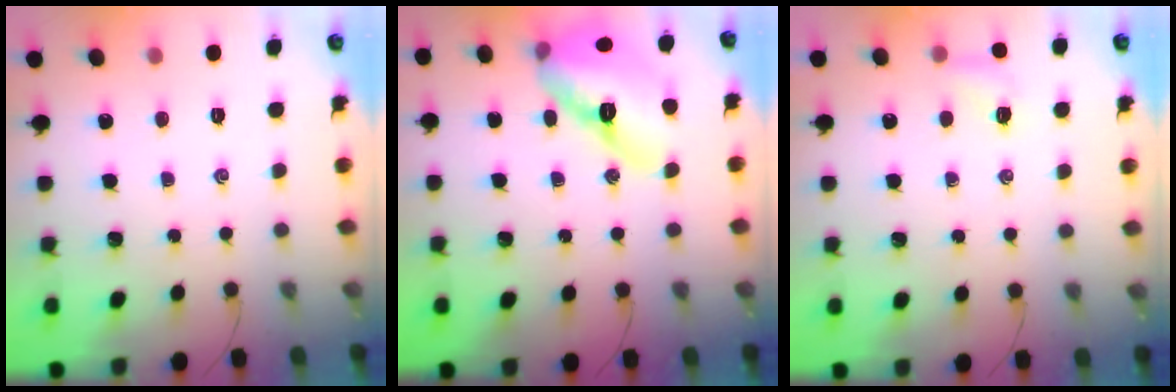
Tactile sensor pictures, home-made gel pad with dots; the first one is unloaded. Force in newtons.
{"total": 16.7, "press": 16.0, "slide": 4.9}
{"total": 4.4, "press": 4.2, "slide": 1.2}